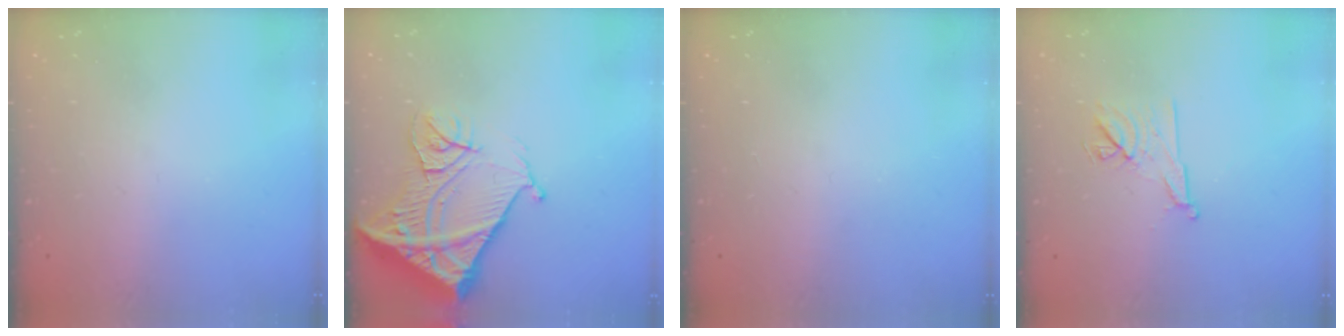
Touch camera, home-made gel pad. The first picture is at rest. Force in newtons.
{"total": 17.6, "press": 17.4, "slide": 2.1}
{"total": 0.0}
{"total": 8.9, "press": 8.9, "slide": 1.1}